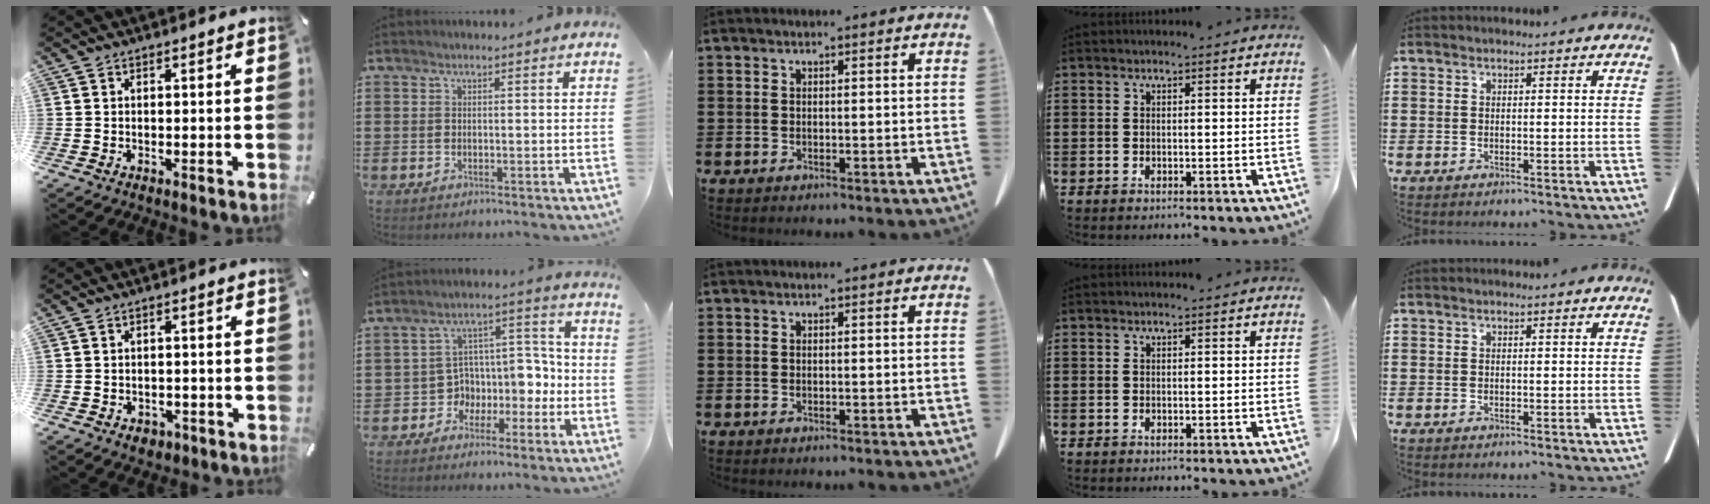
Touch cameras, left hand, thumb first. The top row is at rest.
{"thumb": {"total": 2.5, "force": [-1.2, 2.0, 1.1], "torque": [-0.018, 0.006, -0.022]}, "index": {"total": 6.4, "force": [-1.4, 5.8, 2.2], "torque": [-0.061, -0.001, -0.023]}}